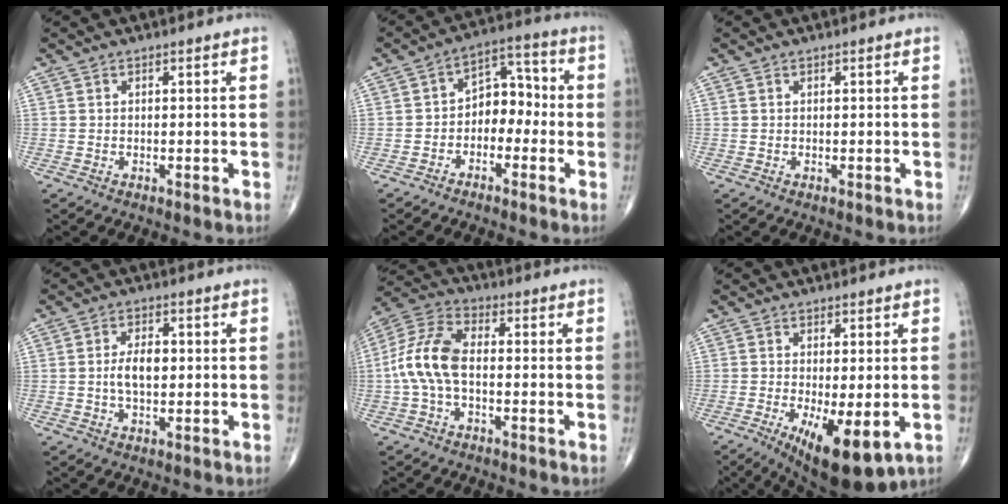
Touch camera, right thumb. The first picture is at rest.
{"total": 7.8, "force": [-1.7, 5.5, 5.2], "torque": [-0.045, 0.043, -0.042]}
{"total": 0.0}
{"total": 5.2, "force": [0.0, 2.9, 4.4], "torque": [-0.081, 0.004, -0.002]}
{"total": 10.6, "force": [-1.1, 5.7, 8.8], "torque": [-0.196, 0.032, -0.029]}
{"total": 11.9, "force": [-4.0, 4.2, 10.4], "torque": [-0.157, -0.021, -0.048]}